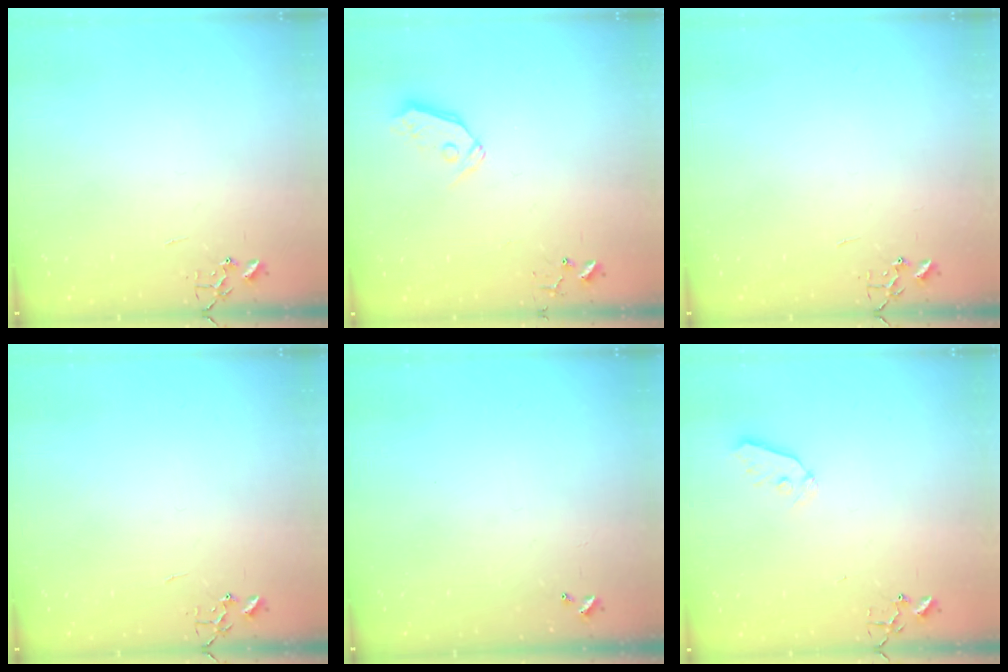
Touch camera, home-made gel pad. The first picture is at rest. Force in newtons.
{"total": 7.3, "press": 7.2, "slide": 0.8}
{"total": 0.0}
{"total": 0.0}
{"total": 0.0}
{"total": 6.7, "press": 6.7, "slide": 0.8}